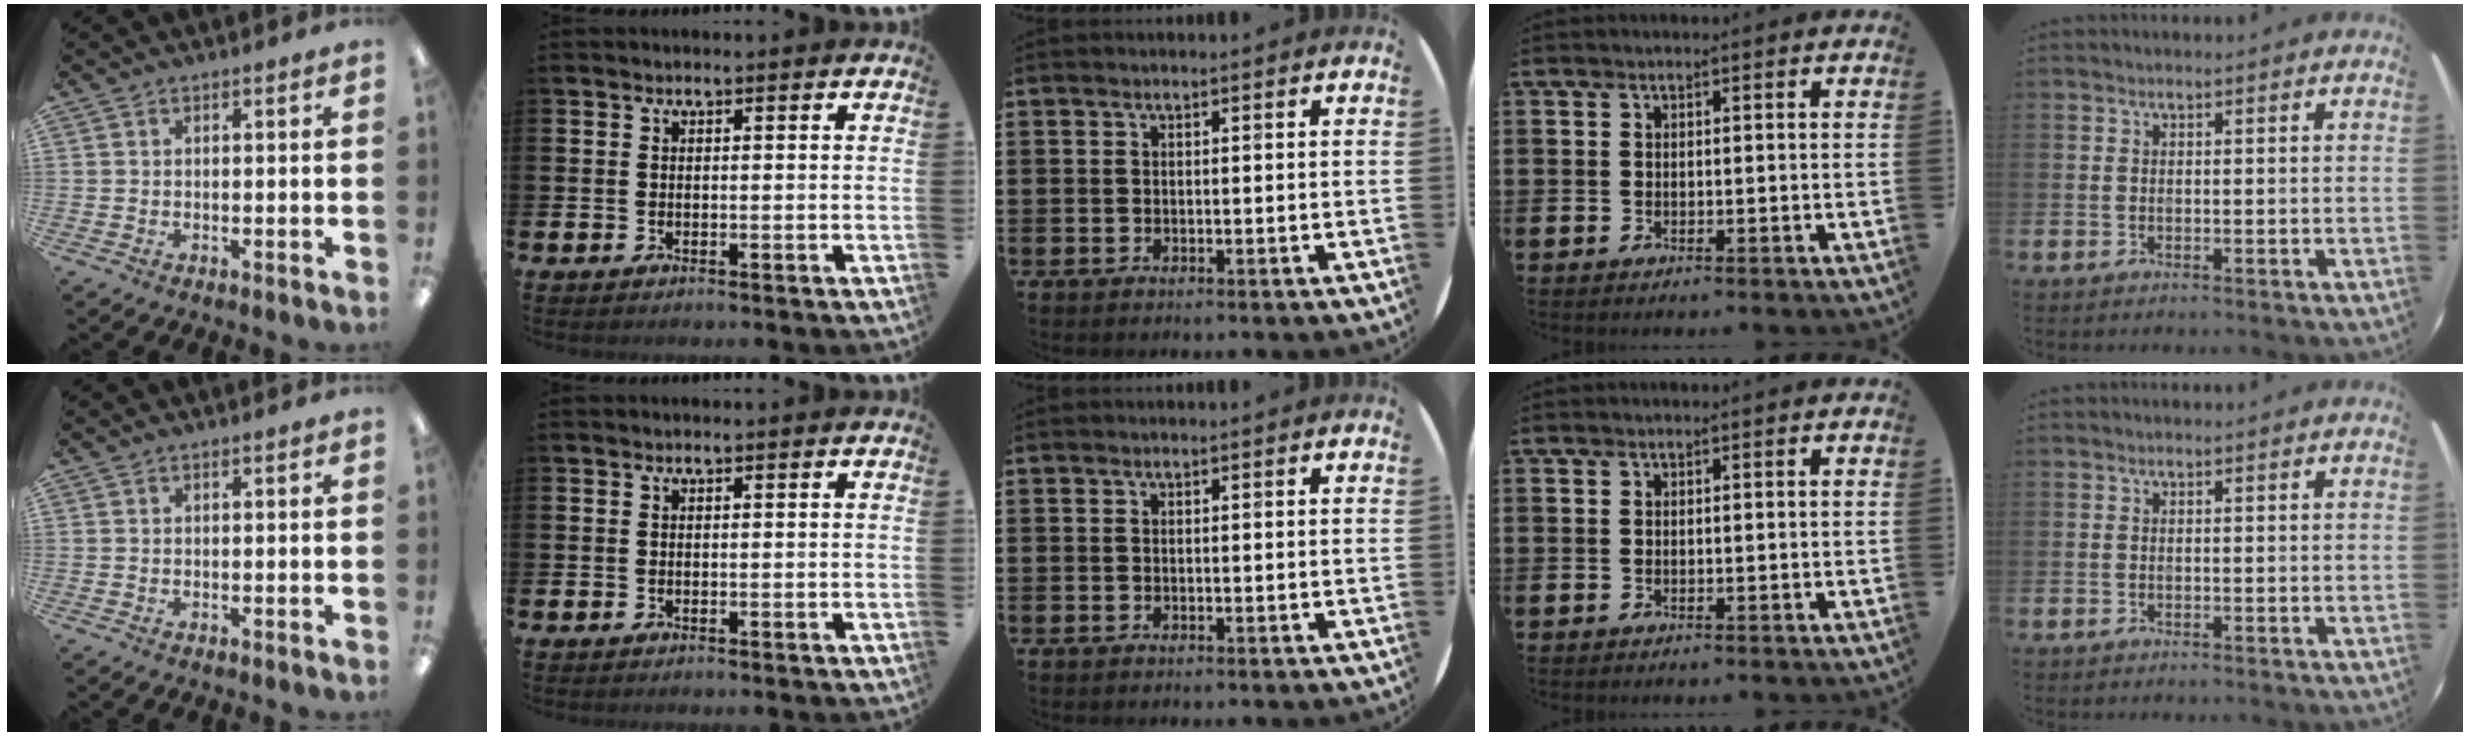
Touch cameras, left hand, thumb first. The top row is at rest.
{}